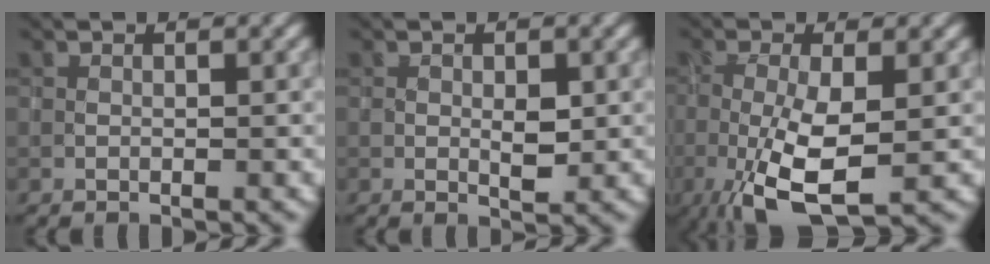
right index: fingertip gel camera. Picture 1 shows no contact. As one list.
[{"total": 2.1, "force": [0.0, 1.1, 1.8], "torque": [-0.033, -0.006, 0.005]}, {"total": 7.2, "force": [-1.9, 2.4, 6.5], "torque": [-0.141, -0.014, -0.033]}]